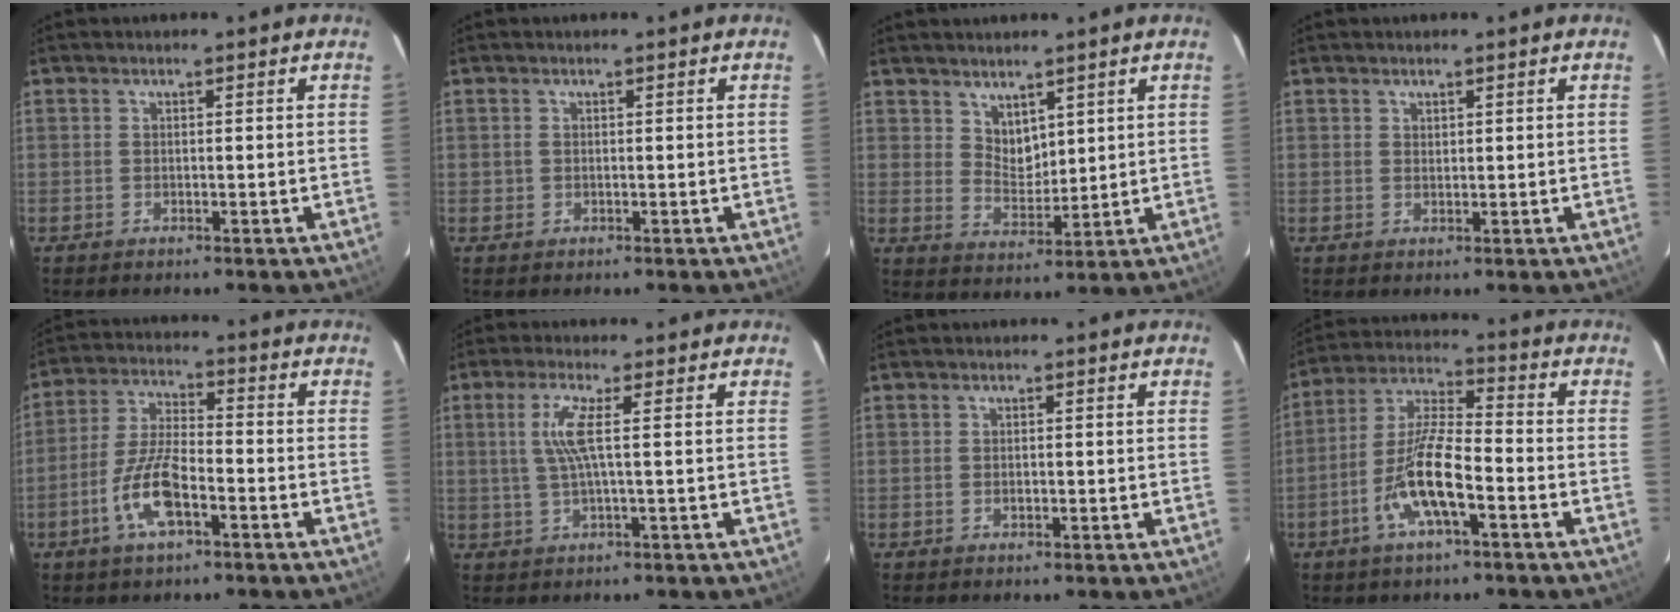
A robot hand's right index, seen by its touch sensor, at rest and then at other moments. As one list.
[{"total": 0.6, "force": [-0.1, 0.6, 0.1], "torque": [0.000, 0.001, -0.001]}, {"total": 4.8, "force": [3.5, 2.7, 1.8], "torque": [-0.022, -0.003, 0.070]}, {"total": 0.8, "force": [0.6, 0.5, 0.1], "torque": [-0.001, 0.002, 0.012]}, {"total": 10.4, "force": [-4.7, 3.5, 8.6], "torque": [-0.184, 0.000, -0.090]}, {"total": 5.2, "force": [0.7, -0.3, 5.2], "torque": [-0.103, -0.001, 0.019]}, {"total": 1.1, "force": [-0.3, 0.7, 0.7], "torque": [-0.013, 0.002, -0.005]}, {"total": 11.9, "force": [-5.0, 2.8, 10.5], "torque": [-0.218, -0.001, -0.099]}]